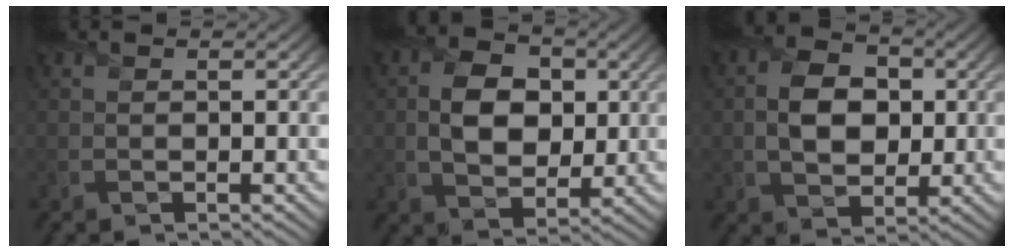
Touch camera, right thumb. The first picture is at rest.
{"total": 7.5, "force": [0.5, 5.2, 5.3], "torque": [-0.103, 0.002, 0.005]}
{"total": 6.8, "force": [0.0, 4.8, 4.8], "torque": [-0.093, 0.000, -0.003]}